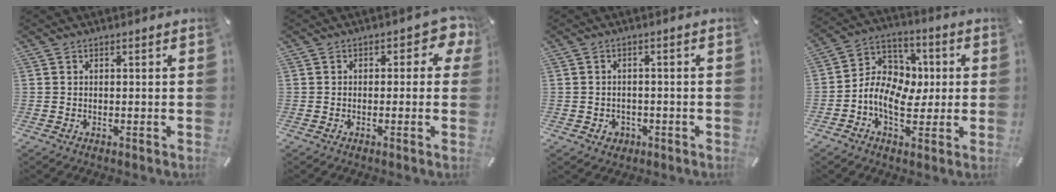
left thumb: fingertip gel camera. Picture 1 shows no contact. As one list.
[{"total": 4.1, "force": [0.5, 2.6, 3.1], "torque": [-0.038, 0.005, 0.002]}, {"total": 2.7, "force": [-0.9, 2.5, 0.8], "torque": [-0.008, 0.000, -0.020]}, {"total": 10.9, "force": [-2.2, 8.7, 6.2], "torque": [-0.131, 0.019, -0.039]}]